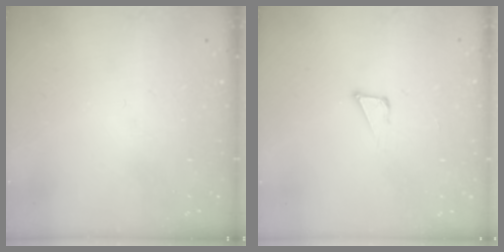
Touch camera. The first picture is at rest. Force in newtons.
{"total": 3.3, "press": 3.2, "slide": 0.8}